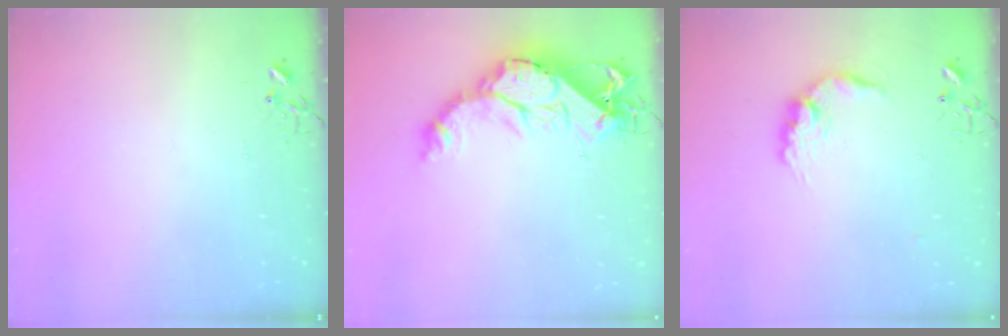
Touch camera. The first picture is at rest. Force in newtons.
{"total": 18.0, "press": 17.9, "slide": 1.7}
{"total": 11.9, "press": 11.9, "slide": 0.7}